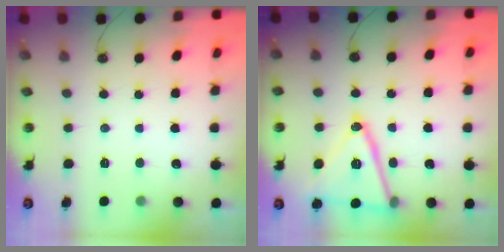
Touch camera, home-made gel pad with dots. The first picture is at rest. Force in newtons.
{"total": 19.7, "press": 19.4, "slide": 3.4}